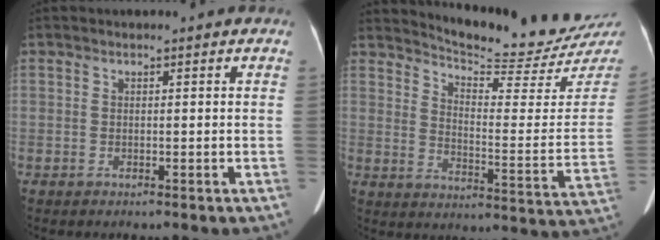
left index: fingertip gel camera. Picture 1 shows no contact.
{"total": 19.9, "force": [19.4, 1.3, 4.4], "torque": [-0.071, -0.101, 0.238]}